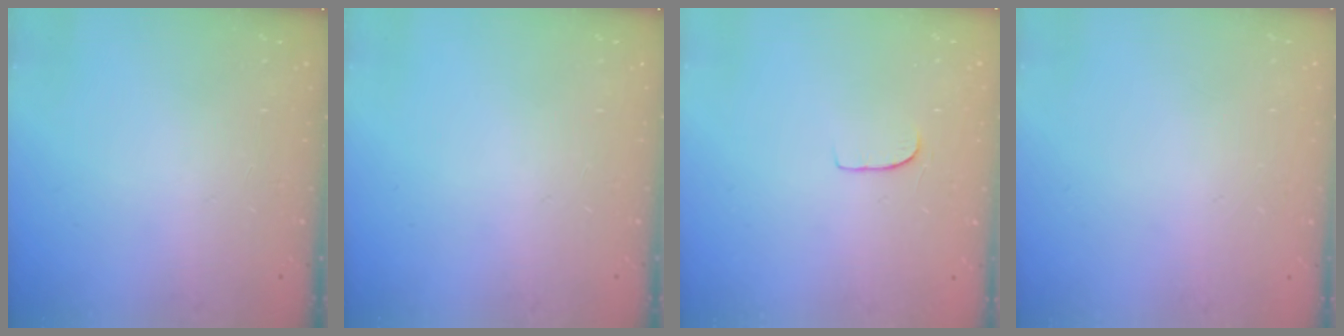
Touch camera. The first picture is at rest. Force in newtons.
{"total": 0.0}
{"total": 5.8, "press": 5.8, "slide": 0.3}
{"total": 0.0}